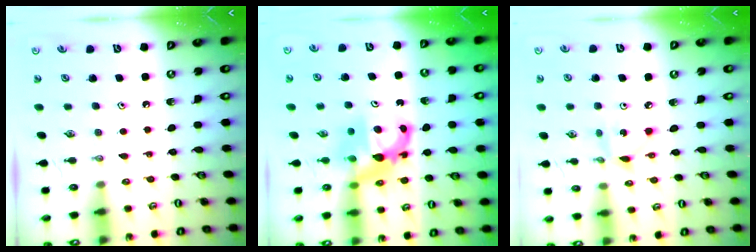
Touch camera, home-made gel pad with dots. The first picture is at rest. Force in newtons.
{"total": 7.5, "press": 7.5, "slide": 0.3}
{"total": 3.2, "press": 3.2, "slide": 0.1}